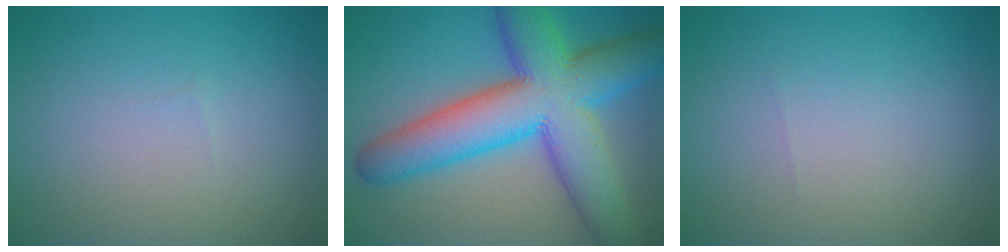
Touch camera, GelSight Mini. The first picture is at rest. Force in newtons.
{"total": 12.8, "press": 12.8, "slide": 0.3}
{"total": 0.0}